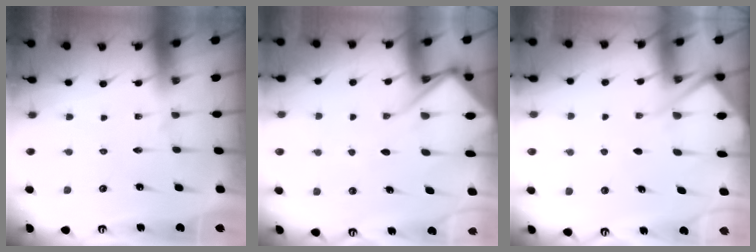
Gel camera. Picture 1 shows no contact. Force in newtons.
{"total": 10.4, "press": 10.3, "slide": 0.8}
{"total": 6.9, "press": 6.9, "slide": 0.5}